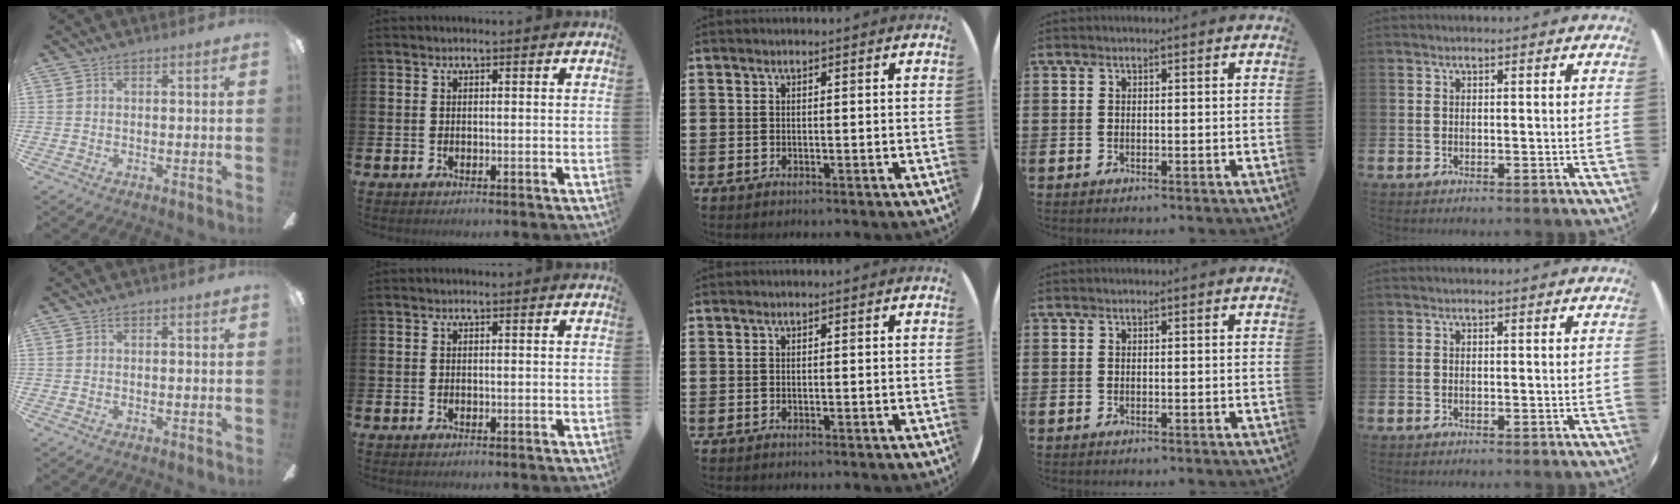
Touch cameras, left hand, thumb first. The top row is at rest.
{}